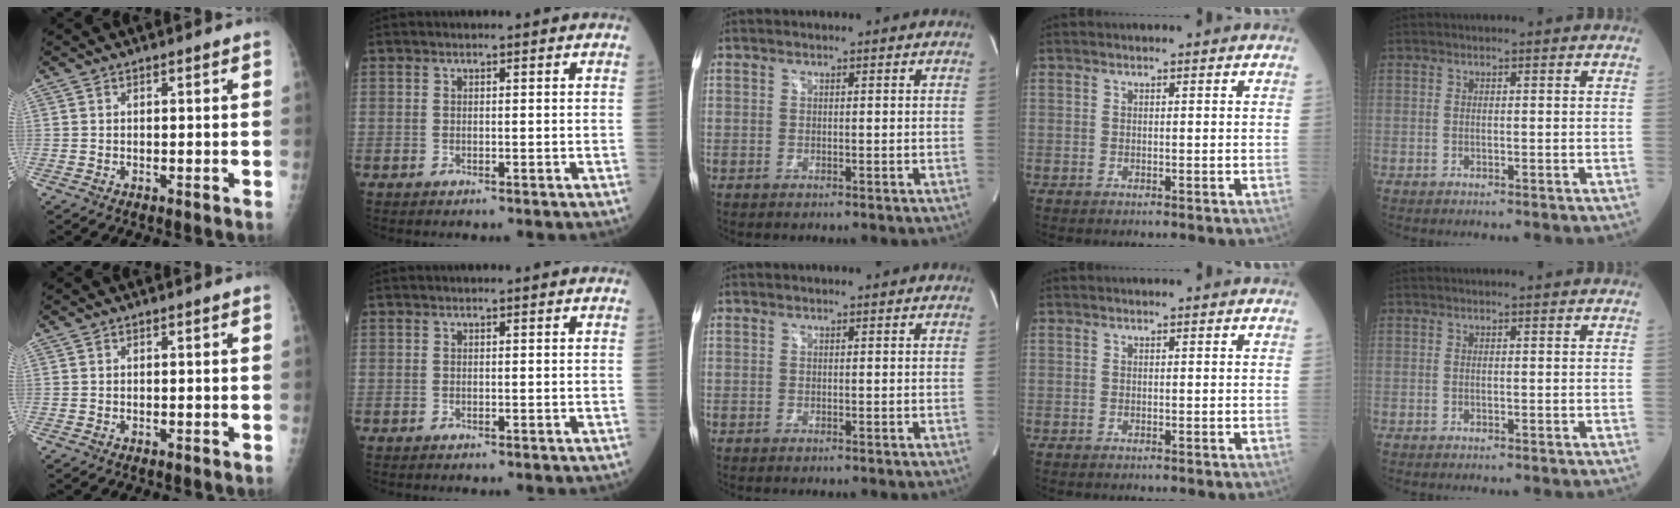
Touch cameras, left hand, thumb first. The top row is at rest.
{}